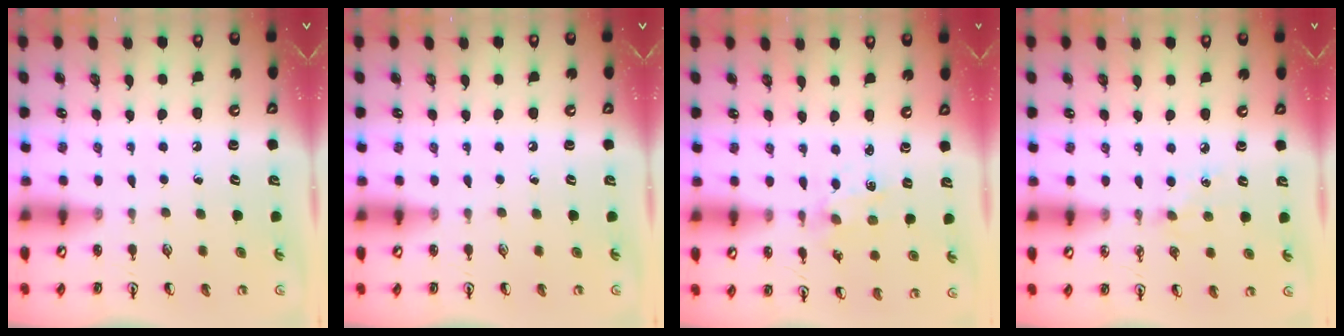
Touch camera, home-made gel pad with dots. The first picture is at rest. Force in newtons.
{"total": 0.0}
{"total": 1.5, "press": 1.5, "slide": 0.3}
{"total": 4.1, "press": 4.0, "slide": 0.6}